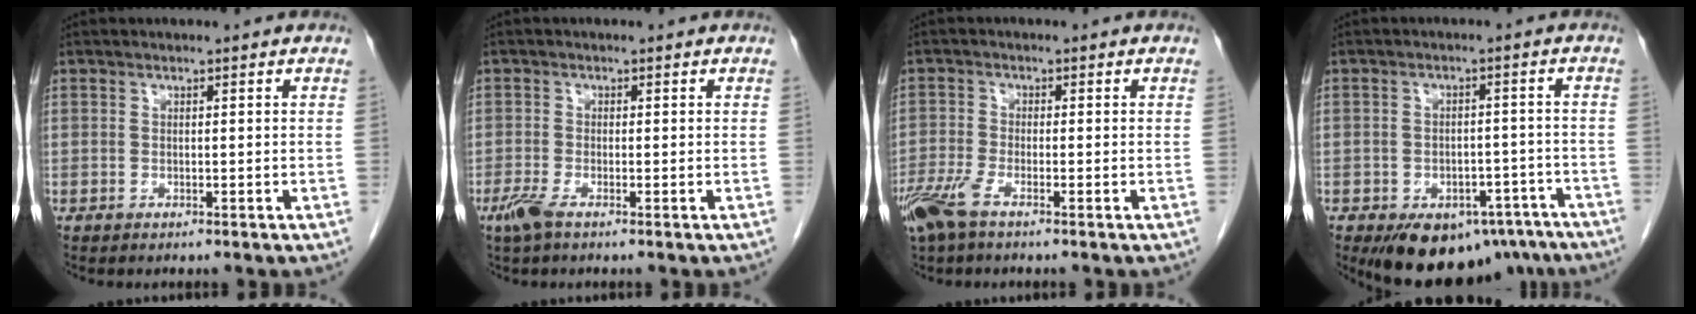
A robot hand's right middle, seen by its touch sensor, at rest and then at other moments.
{"total": 2.4, "force": [-1.6, 0.4, 1.8], "torque": [-0.045, -0.006, -0.036]}
{"total": 4.8, "force": [-3.3, 0.9, 3.4], "torque": [-0.080, -0.011, -0.068]}
{"total": 14.4, "force": [-10.1, 7.9, 6.6], "torque": [-0.090, 0.008, -0.126]}